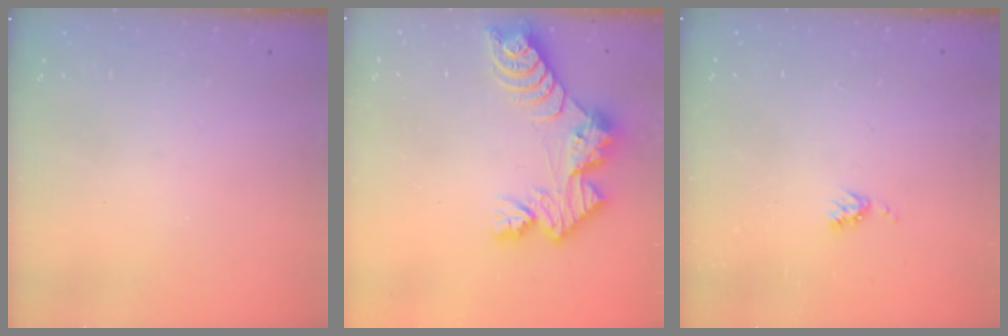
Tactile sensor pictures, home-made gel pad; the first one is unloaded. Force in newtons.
{"total": 10.3, "press": 10.3, "slide": 1.0}
{"total": 3.9, "press": 3.8, "slide": 0.6}